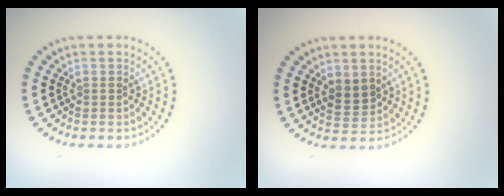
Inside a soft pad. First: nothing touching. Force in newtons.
{"total": 2.1, "press": 2.0, "slide": 0.6}